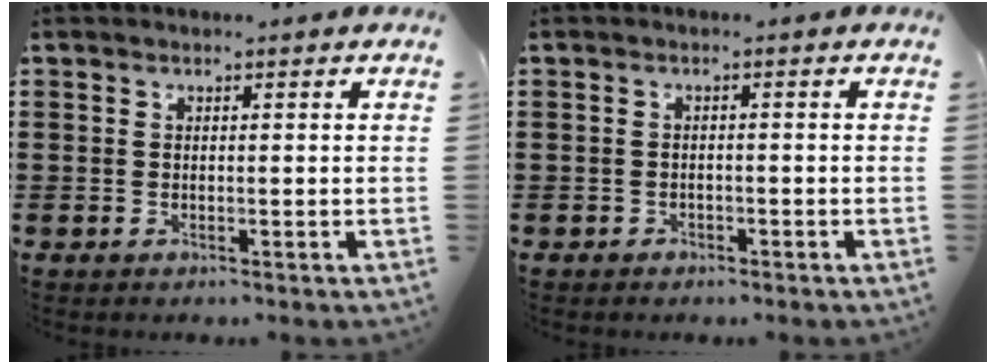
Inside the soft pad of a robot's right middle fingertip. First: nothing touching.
{"total": 0.9, "force": [-0.8, 0.5, 0.1], "torque": [-0.004, 0.002, -0.019]}